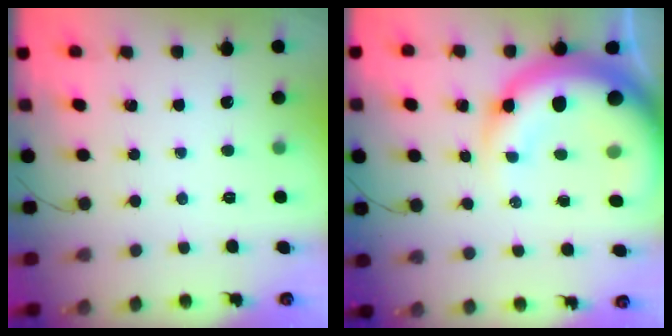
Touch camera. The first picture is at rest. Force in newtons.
{"total": 17.1, "press": 16.7, "slide": 3.6}